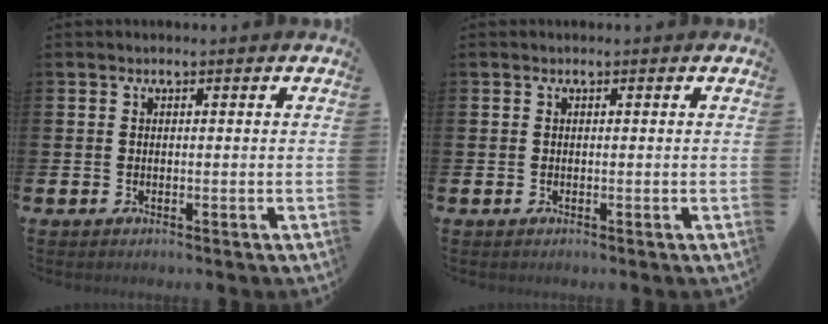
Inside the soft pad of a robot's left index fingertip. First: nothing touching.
{"total": 0.0}